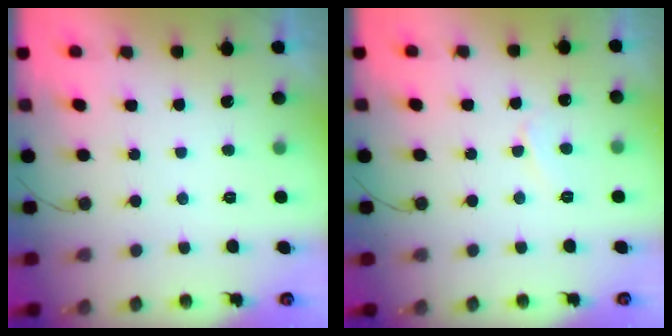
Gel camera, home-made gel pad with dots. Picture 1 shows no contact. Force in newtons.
{"total": 4.2, "press": 4.2, "slide": 0.4}